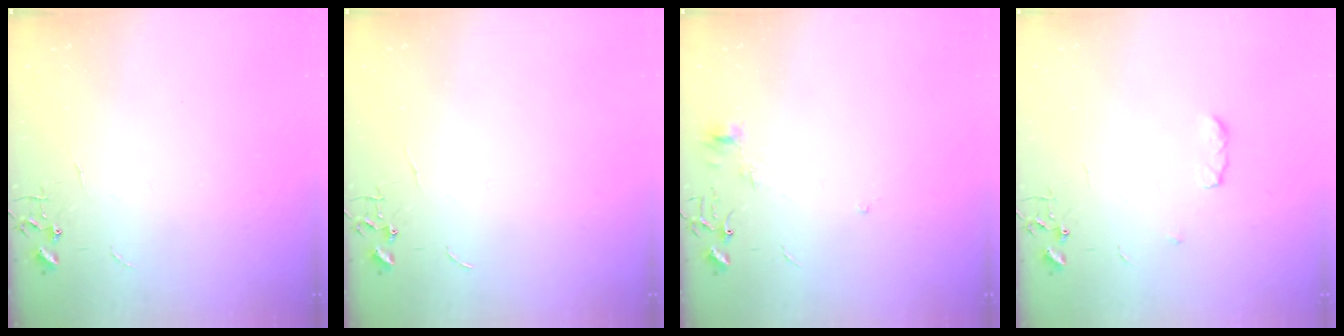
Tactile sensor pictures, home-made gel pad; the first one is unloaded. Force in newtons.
{"total": 0.0}
{"total": 4.8, "press": 4.8, "slide": 0.5}
{"total": 4.9, "press": 4.9, "slide": 0.8}